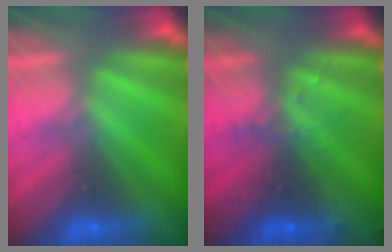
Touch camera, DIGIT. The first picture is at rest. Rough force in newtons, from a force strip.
{"total": 2.8}